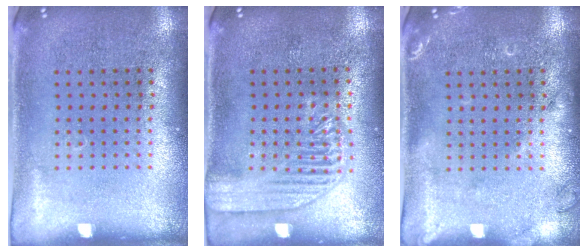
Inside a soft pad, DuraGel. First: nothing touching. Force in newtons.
{"total": 1.8, "press": 1.8, "slide": 0.4}
{"total": 1.5, "press": 1.5, "slide": 0.3}